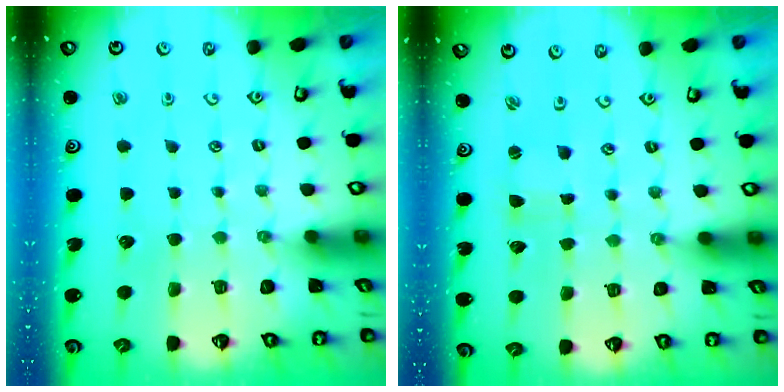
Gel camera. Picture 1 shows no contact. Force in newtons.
{"total": 0.5, "press": 0.5, "slide": 0.1}